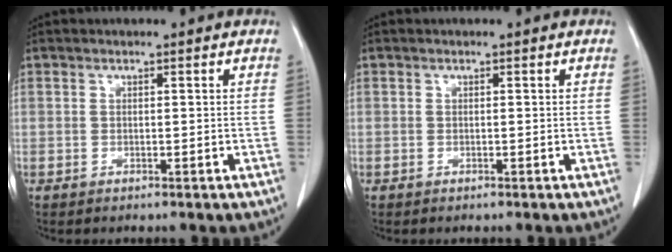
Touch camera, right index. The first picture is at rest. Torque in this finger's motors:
{"motor_torque": [-0.06, 0.04, 0.00, 0.00]}